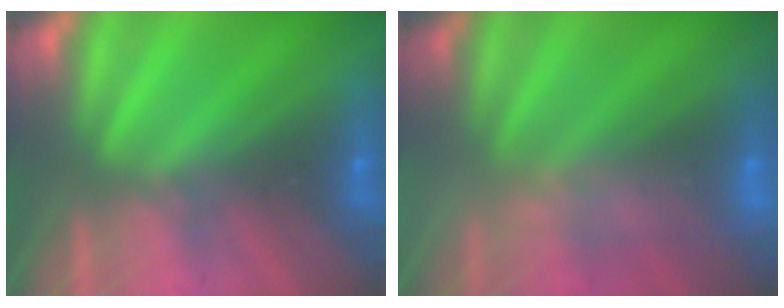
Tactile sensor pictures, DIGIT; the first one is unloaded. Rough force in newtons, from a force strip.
{"total": 2.5}